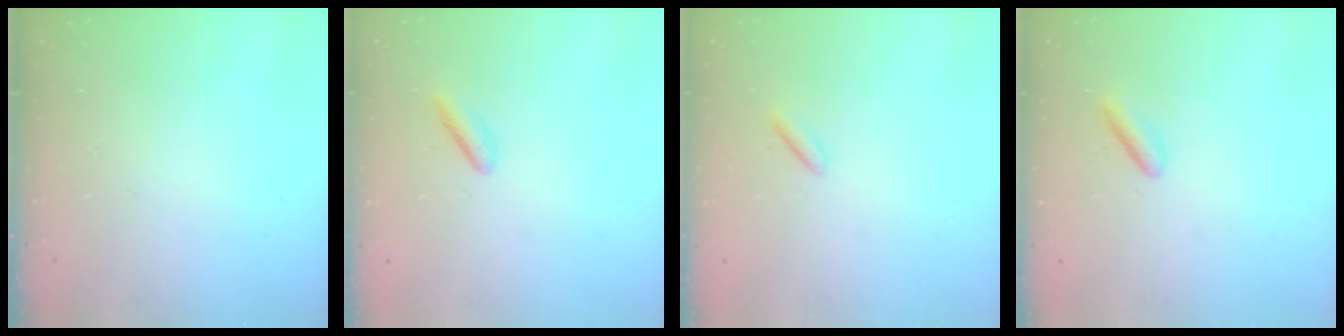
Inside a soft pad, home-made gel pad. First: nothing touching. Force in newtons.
{"total": 1.8, "press": 1.5, "slide": 0.9}
{"total": 0.6, "press": 0.2, "slide": 0.6}
{"total": 2.8, "press": 2.6, "slide": 0.9}